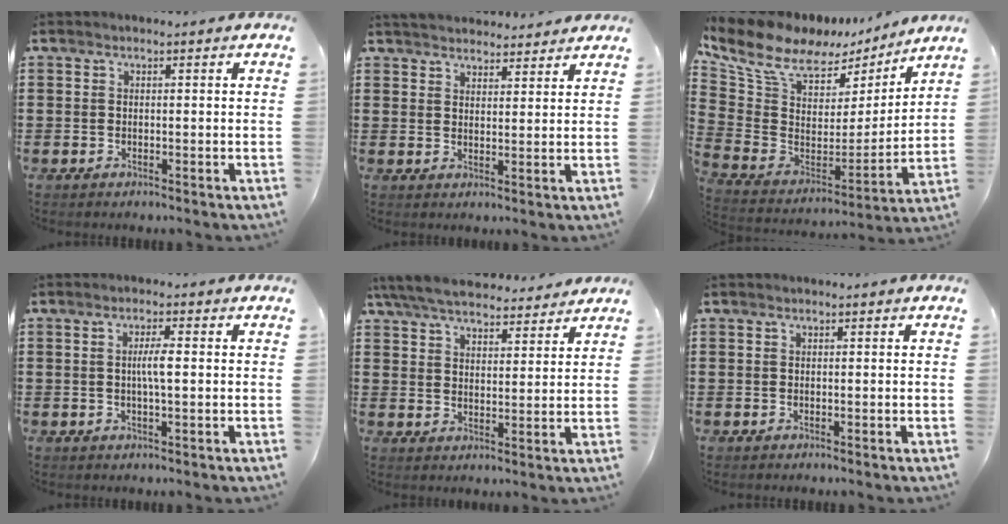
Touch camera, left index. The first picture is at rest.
{"total": 3.0, "force": [2.9, 0.5, -0.3], "torque": [-0.005, -0.006, 0.057]}
{"total": 10.0, "force": [7.0, 5.1, 4.9], "torque": [-0.133, -0.039, 0.125]}
{"total": 3.1, "force": [-0.1, 0.5, 3.1], "torque": [-0.058, -0.002, -0.004]}
{"total": 6.4, "force": [5.9, 1.7, 1.7], "torque": [-0.058, -0.018, 0.108]}
{"total": 0.0}